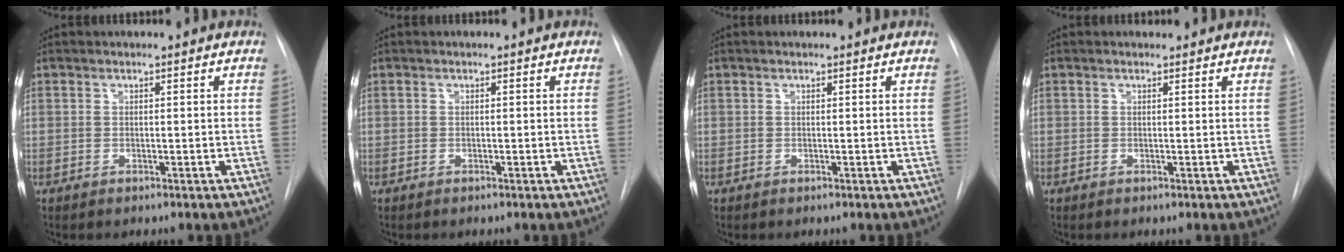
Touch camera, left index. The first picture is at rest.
{"total": 0.0}
{"total": 0.7, "force": [0.7, 0.1, 0.1], "torque": [-0.005, 0.008, 0.011]}
{"total": 1.1, "force": [1.0, 0.3, 0.2], "torque": [-0.011, 0.011, 0.016]}